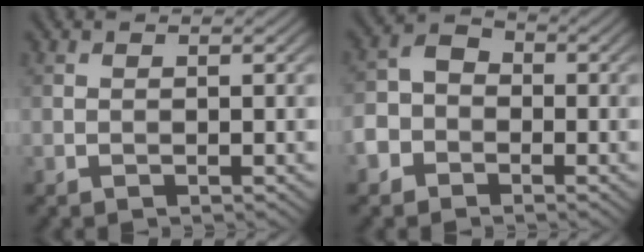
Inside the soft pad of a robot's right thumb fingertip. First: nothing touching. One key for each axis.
{"total": 5.1, "fx": -2.6, "fy": 4.0, "fz": 2.0, "tx": -0.044, "ty": -0.001, "tz": -0.060}